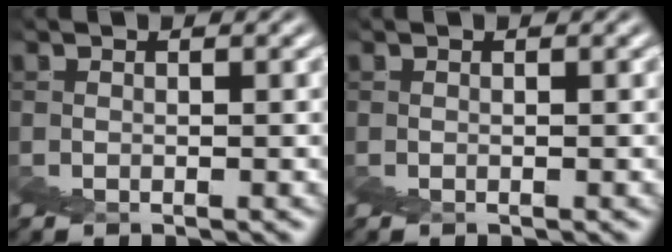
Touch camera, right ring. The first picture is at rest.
{"total": 0.0}